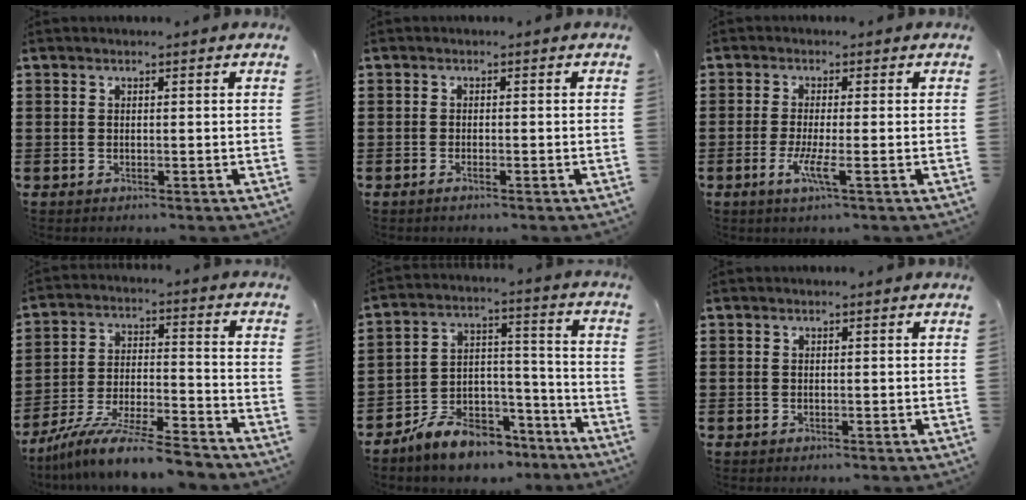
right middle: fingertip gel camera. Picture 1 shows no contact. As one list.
[{"total": 0.7, "force": [-0.5, 0.1, 0.5], "torque": [-0.010, -0.003, -0.008]}, {"total": 3.7, "force": [-1.5, 0.3, 3.4], "torque": [-0.072, -0.011, -0.032]}, {"total": 10.4, "force": [-9.4, 0.6, 4.5], "torque": [-0.079, 0.018, -0.182]}, {"total": 8.6, "force": [-7.6, 3.4, 2.2], "torque": [-0.045, 0.034, -0.145]}, {"total": 0.0}]